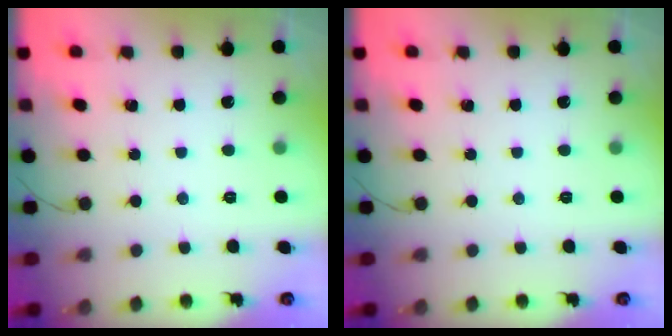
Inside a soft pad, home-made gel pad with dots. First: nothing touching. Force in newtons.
{"total": 0.0}